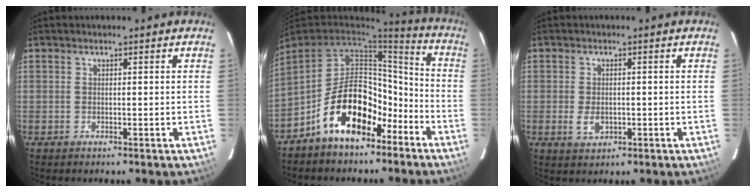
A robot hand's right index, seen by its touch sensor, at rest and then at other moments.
{"total": 13.3, "force": [-9.3, 5.0, 8.1], "torque": [-0.143, 0.023, -0.159]}
{"total": 3.4, "force": [-0.9, 2.2, 2.4], "torque": [-0.047, -0.004, -0.010]}